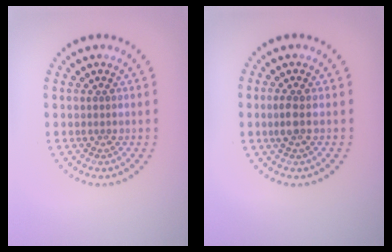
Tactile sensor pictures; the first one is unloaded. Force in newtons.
{"total": 1.5, "press": 1.4, "slide": 0.5}